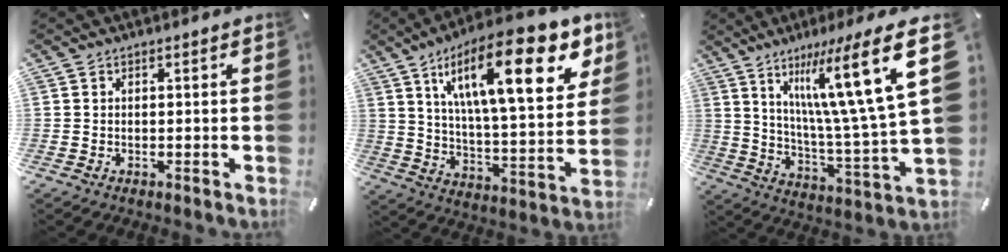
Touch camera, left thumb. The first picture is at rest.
{"total": 25.3, "force": [12.8, 8.8, 20.0], "torque": [-0.321, -0.062, 0.198]}
{"total": 24.1, "force": [11.8, 4.0, 20.6], "torque": [-0.327, -0.071, 0.174]}